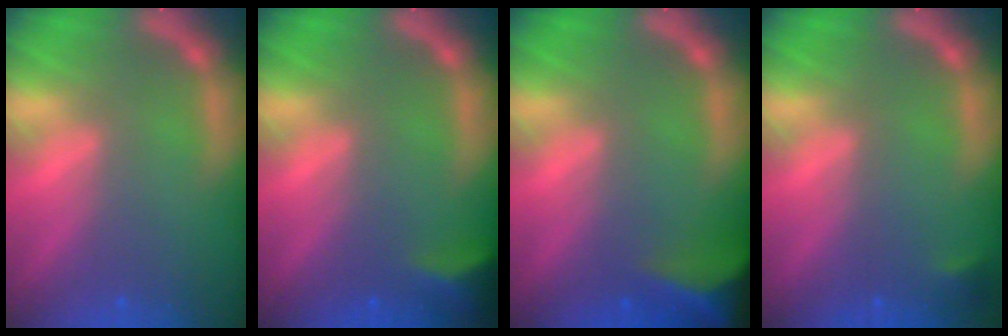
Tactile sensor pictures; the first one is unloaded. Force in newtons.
{"total": 3.5}
{"total": 8.9}
{"total": 0.9}